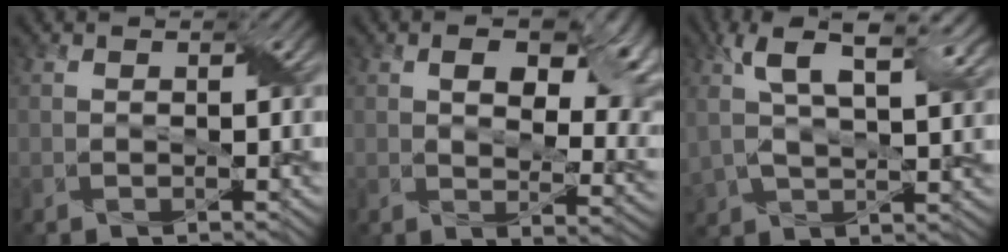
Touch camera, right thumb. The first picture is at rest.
{"total": 11.3, "force": [3.7, 5.9, 8.8], "torque": [-0.128, -0.007, 0.065]}
{"total": 11.1, "force": [5.1, 4.6, 8.7], "torque": [-0.192, 0.004, 0.087]}